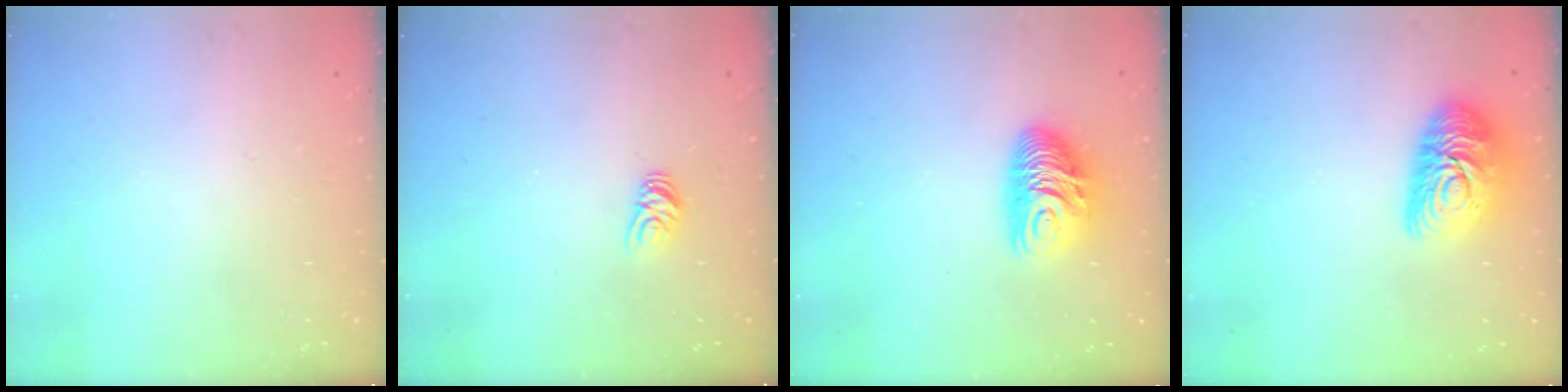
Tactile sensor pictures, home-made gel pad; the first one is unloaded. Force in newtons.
{"total": 4.8, "press": 4.8, "slide": 0.4}
{"total": 10.2, "press": 10.2, "slide": 0.9}
{"total": 13.0, "press": 13.0, "slide": 0.8}